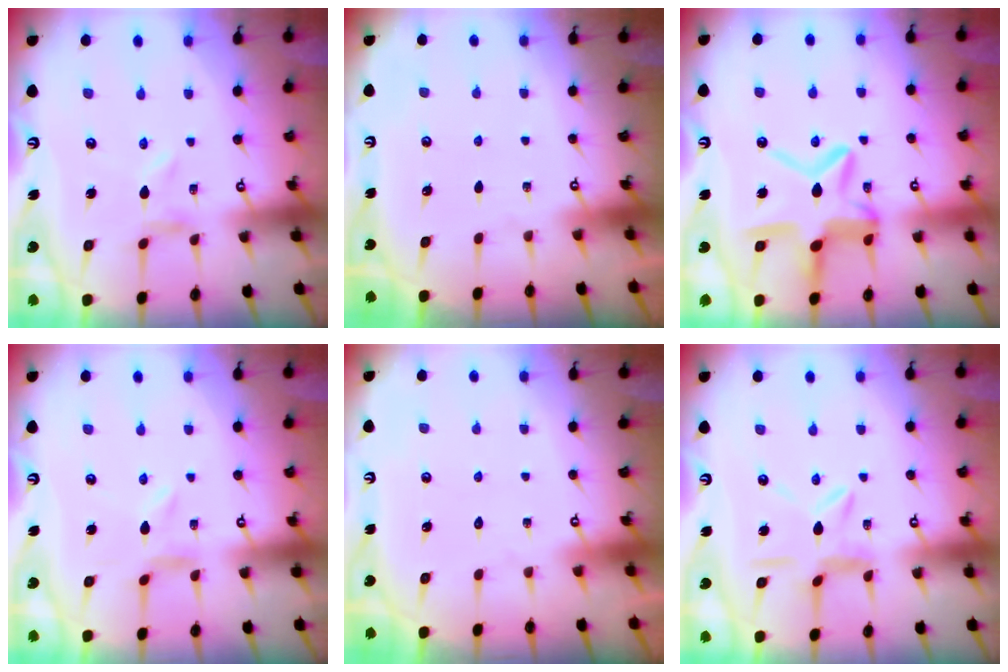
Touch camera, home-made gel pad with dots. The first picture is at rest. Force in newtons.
{"total": 0.0}
{"total": 14.9, "press": 14.9, "slide": 1.3}
{"total": 0.8, "press": 0.8, "slide": 0.2}
{"total": 1.8, "press": 1.8, "slide": 0.2}
{"total": 6.9, "press": 6.9, "slide": 0.6}